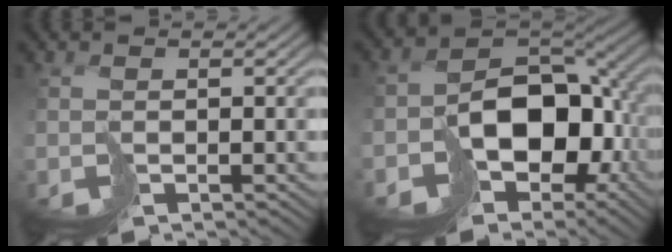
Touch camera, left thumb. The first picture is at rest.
{"total": 12.2, "force": [-3.9, 8.6, 7.8], "torque": [-0.106, -0.027, -0.063]}